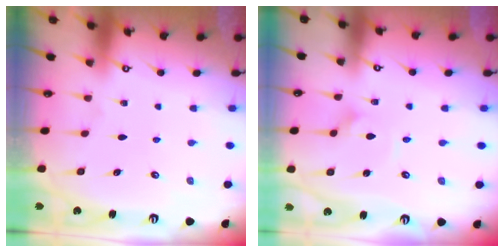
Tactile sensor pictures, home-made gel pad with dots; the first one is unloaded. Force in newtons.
{"total": 2.3, "press": 2.3, "slide": 0.1}